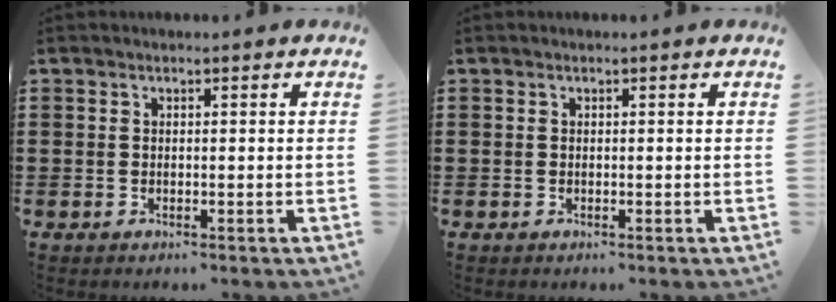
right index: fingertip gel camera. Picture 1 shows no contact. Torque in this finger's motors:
{"motor_torque": [0.33, 1.81, 0.00, 0.00]}